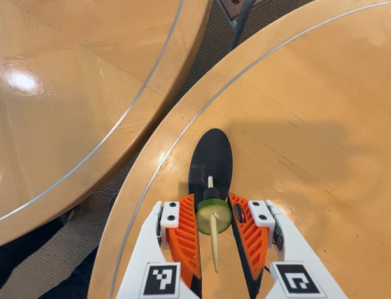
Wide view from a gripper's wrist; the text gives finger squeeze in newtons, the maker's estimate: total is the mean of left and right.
{"total": 10.5, "left": 10.5, "right": 10.5}